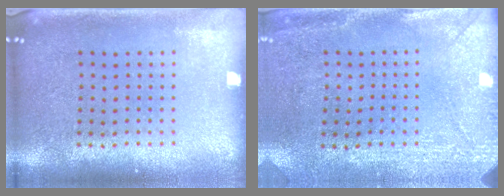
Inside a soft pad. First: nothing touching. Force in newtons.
{"total": 2.9, "press": 2.5, "slide": 1.5}